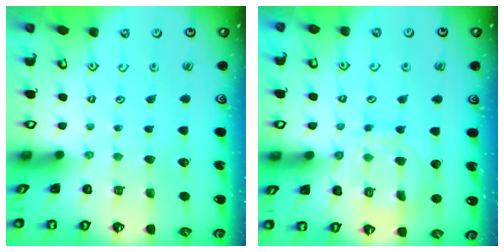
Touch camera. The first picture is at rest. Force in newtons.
{"total": 12.3, "press": 12.2, "slide": 0.8}